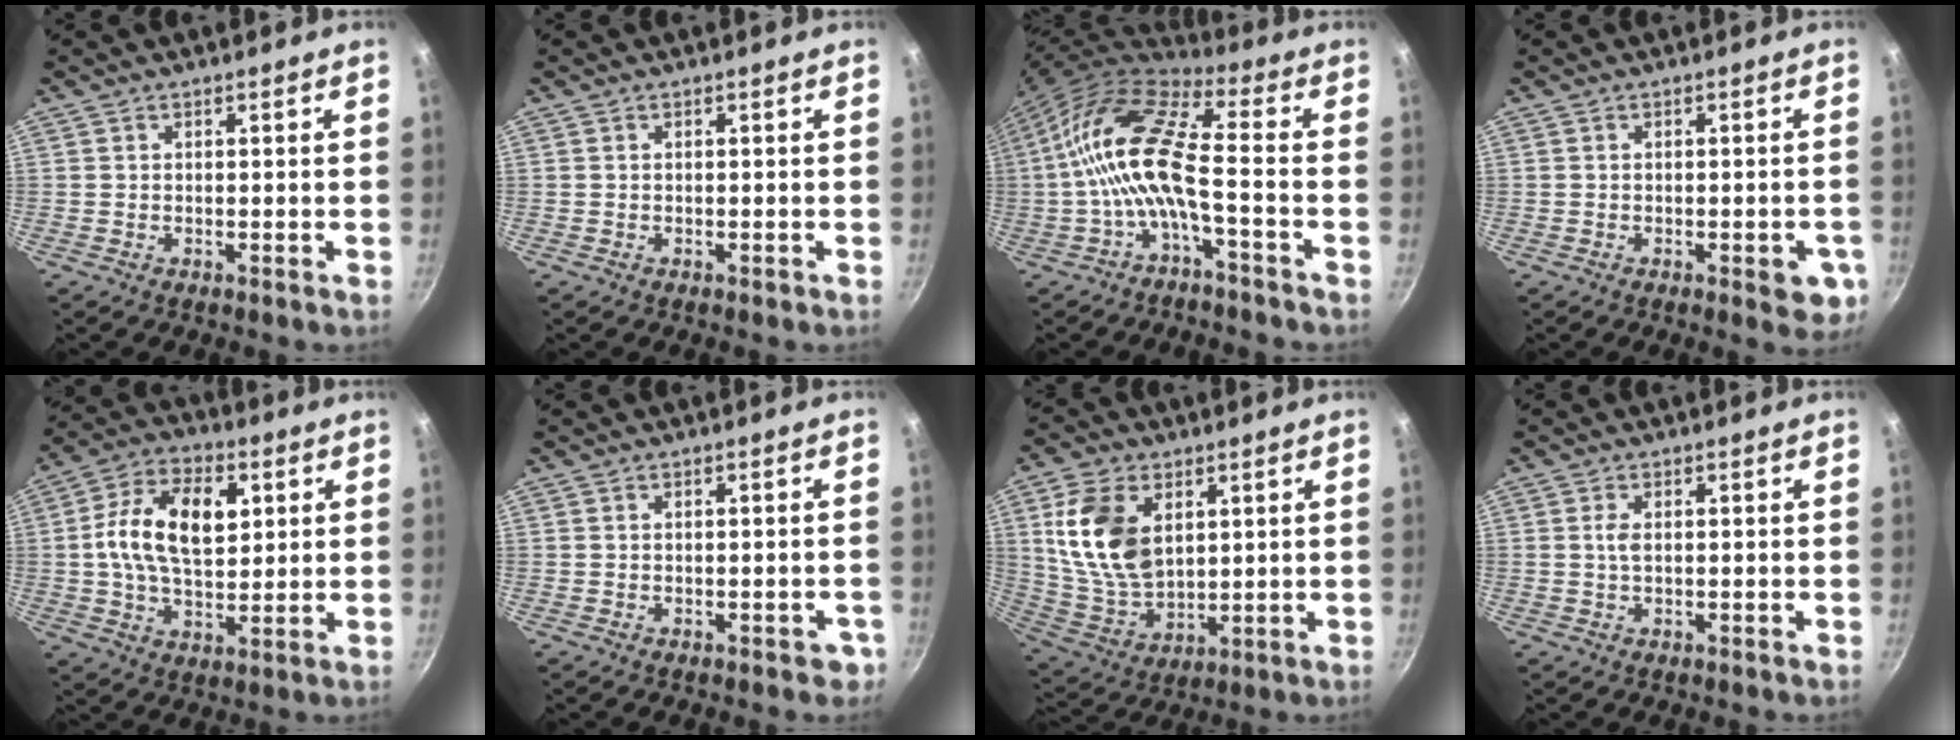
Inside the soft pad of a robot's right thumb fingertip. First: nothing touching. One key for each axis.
{"total": 0.0}
{"total": 13.8, "fx": -2.6, "fy": 4.3, "fz": 12.9, "tx": -0.271, "ty": 0.041, "tz": -0.064}
{"total": 5.5, "fx": -1.9, "fy": 2.1, "fz": 4.7, "tx": -0.043, "ty": -0.002, "tz": -0.024}
{"total": 14.9, "fx": 2.8, "fy": 9.0, "fz": 11.6, "tx": -0.186, "ty": 0.006, "tz": 0.038}
{"total": 2.2, "fx": -1.0, "fy": 1.3, "fz": 1.5, "tx": -0.003, "ty": 0.014, "tz": -0.002}
{"total": 15.3, "fx": 4.2, "fy": 9.7, "fz": 11.0, "tx": -0.191, "ty": -0.021, "tz": 0.094}
{"total": 1.7, "fx": 0.2, "fy": 0.8, "fz": 1.5, "tx": -0.031, "ty": 0.001, "tz": 0.003}